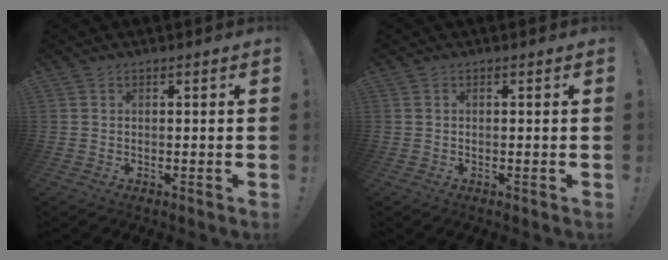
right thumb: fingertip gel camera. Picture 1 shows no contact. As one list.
[{"total": 0.0}]